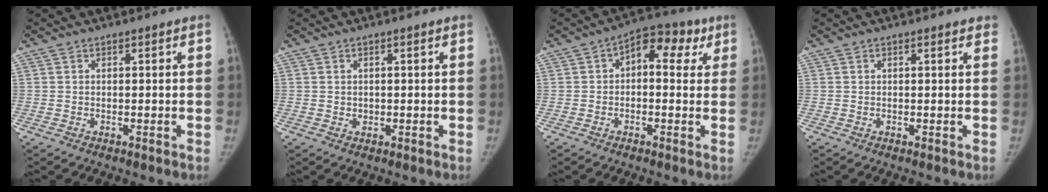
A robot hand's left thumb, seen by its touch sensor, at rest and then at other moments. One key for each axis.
{"total": 0.8, "fx": 0.0, "fy": 0.8, "fz": 0.2, "tx": 0.003, "ty": 0.000, "tz": 0.001}
{"total": 9.0, "fx": 2.7, "fy": 5.6, "fz": 6.6, "tx": -0.046, "ty": 0.023, "tz": 0.026}
{"total": 1.0, "fx": 0.7, "fy": 0.3, "fz": 0.6, "tx": -0.002, "ty": 0.002, "tz": 0.007}